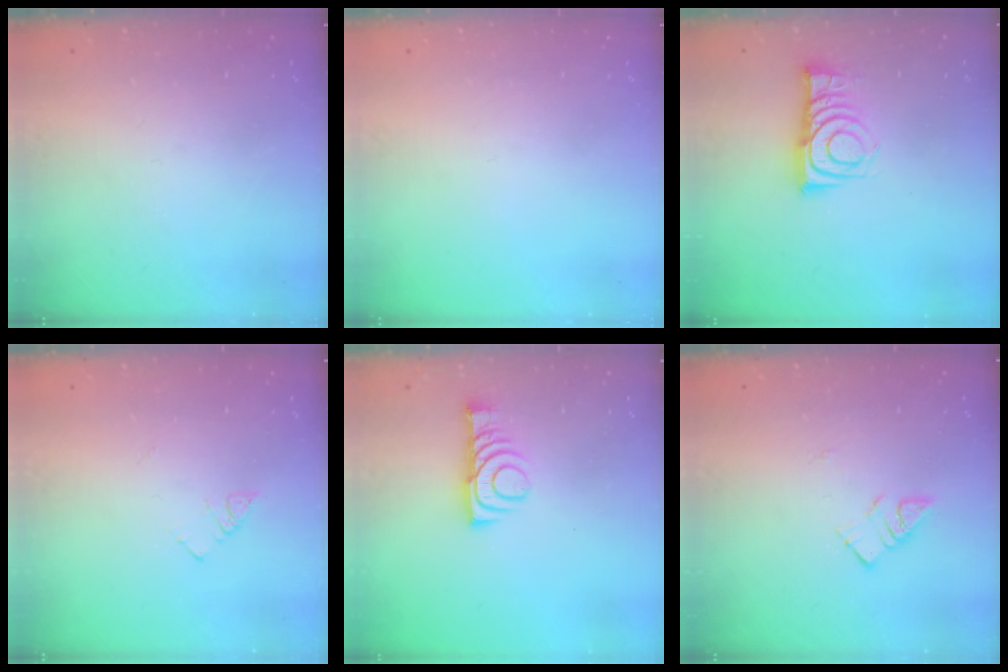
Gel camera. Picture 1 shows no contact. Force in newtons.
{"total": 0.0}
{"total": 9.7, "press": 9.7, "slide": 0.4}
{"total": 3.9, "press": 3.9, "slide": 0.4}
{"total": 9.4, "press": 9.4, "slide": 0.9}
{"total": 5.0, "press": 5.0, "slide": 0.2}